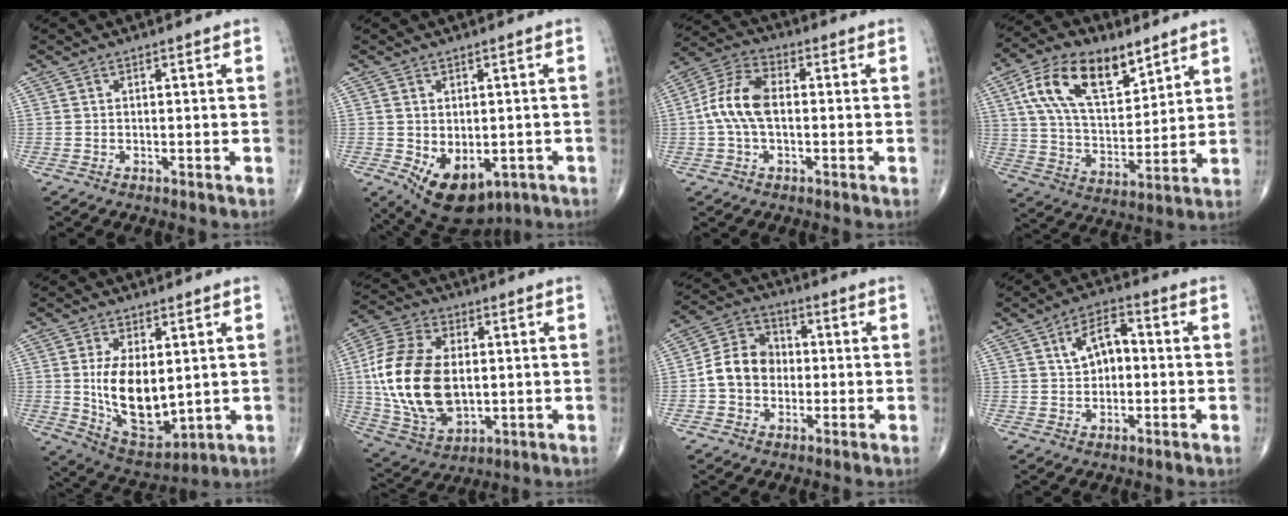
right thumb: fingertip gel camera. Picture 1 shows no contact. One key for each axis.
{"total": 11.3, "fx": -3.9, "fy": 7.1, "fz": 7.9, "tx": -0.108, "ty": -0.005, "tz": -0.037}
{"total": 9.7, "fx": -0.2, "fy": 5.6, "fz": 8.0, "tx": -0.165, "ty": 0.028, "tz": -0.012}
{"total": 18.1, "fx": 9.0, "fy": 9.5, "fz": 12.5, "tx": -0.193, "ty": -0.030, "tz": 0.167}
{"total": 13.7, "fx": 1.0, "fy": 7.4, "fz": 11.5, "tx": -0.178, "ty": -0.022, "tz": 0.038}
{"total": 21.5, "fx": 0.5, "fy": 13.2, "fz": 16.9, "tx": -0.340, "ty": -0.008, "tz": 0.019}
{"total": 9.7, "fx": -0.9, "fy": 8.1, "fz": 5.4, "tx": -0.080, "ty": 0.034, "tz": -0.029}
{"total": 7.1, "fx": 1.0, "fy": 4.3, "fz": 5.6, "tx": -0.077, "ty": 0.019, "tz": 0.009}